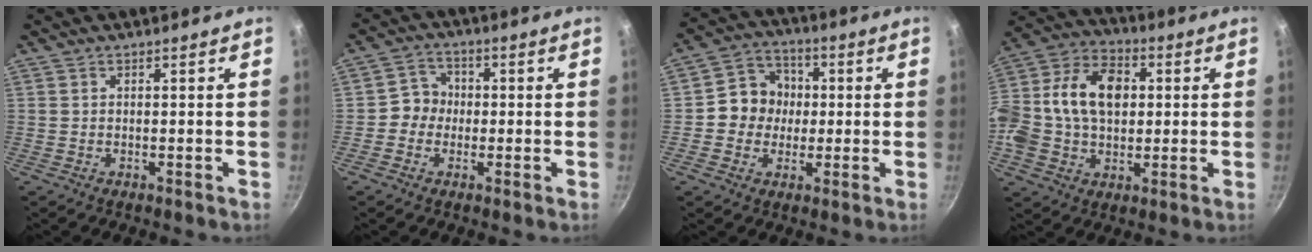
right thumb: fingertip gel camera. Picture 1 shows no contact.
{"total": 4.9, "force": [-0.6, 4.6, 1.6], "torque": [0.009, 0.014, -0.024]}
{"total": 9.2, "force": [0.0, 8.5, 3.6], "torque": [-0.014, 0.019, -0.019]}
{"total": 19.7, "force": [1.7, 14.1, 13.6], "torque": [-0.234, 0.037, 0.014]}